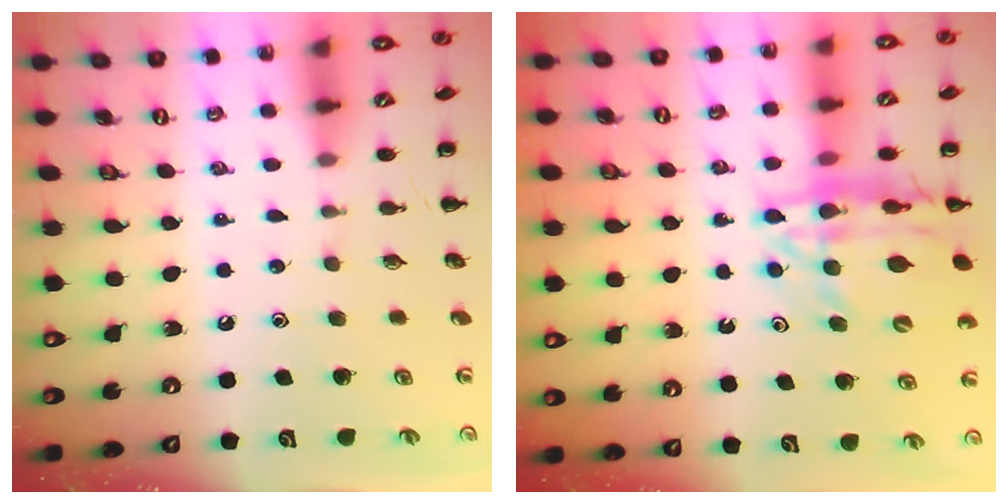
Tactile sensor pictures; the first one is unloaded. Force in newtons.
{"total": 16.8, "press": 16.3, "slide": 4.0}